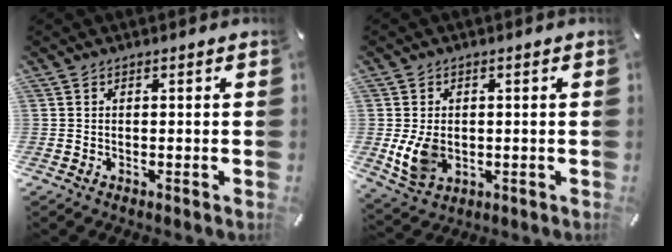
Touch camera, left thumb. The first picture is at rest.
{"total": 7.4, "force": [-0.7, 5.9, 4.4], "torque": [-0.108, -0.001, -0.011]}